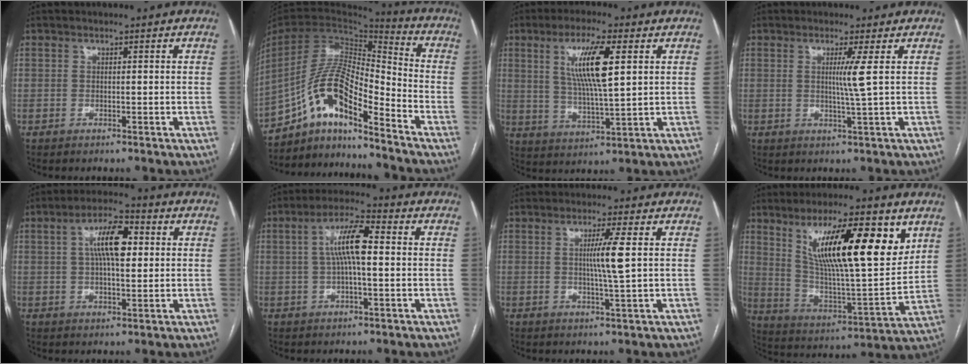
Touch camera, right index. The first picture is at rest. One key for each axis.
{"total": 13.9, "fx": -9.7, "fy": 2.7, "fz": 9.6, "tx": -0.182, "ty": 0.027, "tz": -0.173}
{"total": 10.6, "fx": 3.3, "fy": 1.3, "fz": 9.9, "tx": -0.186, "ty": 0.000, "tz": 0.061}
{"total": 3.5, "fx": 0.8, "fy": -1.3, "fz": 3.2, "tx": -0.060, "ty": -0.009, "tz": 0.015}
{"total": 9.0, "fx": 2.2, "fy": 3.0, "fz": 8.2, "tx": -0.150, "ty": 0.022, "tz": 0.033}
{"total": 8.5, "fx": 1.0, "fy": 1.8, "fz": 8.3, "tx": -0.157, "ty": 0.022, "tz": 0.014}
{"total": 5.2, "fx": 0.9, "fy": -0.8, "fz": 5.1, "tx": -0.092, "ty": -0.006, "tz": 0.018}
{"total": 20.6, "fx": 9.7, "fy": 3.3, "fz": 17.9, "tx": -0.290, "ty": 0.000, "tz": 0.165}